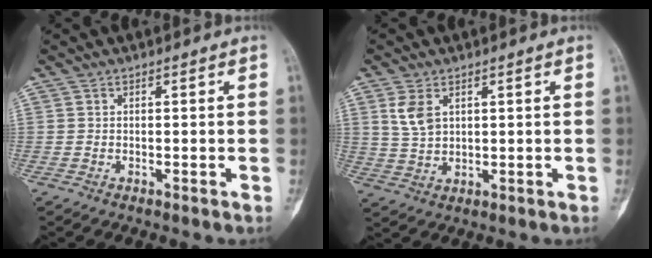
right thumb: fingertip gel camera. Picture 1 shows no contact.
{"total": 5.1, "force": [2.1, 3.1, 3.5], "torque": [-0.064, -0.004, 0.050]}